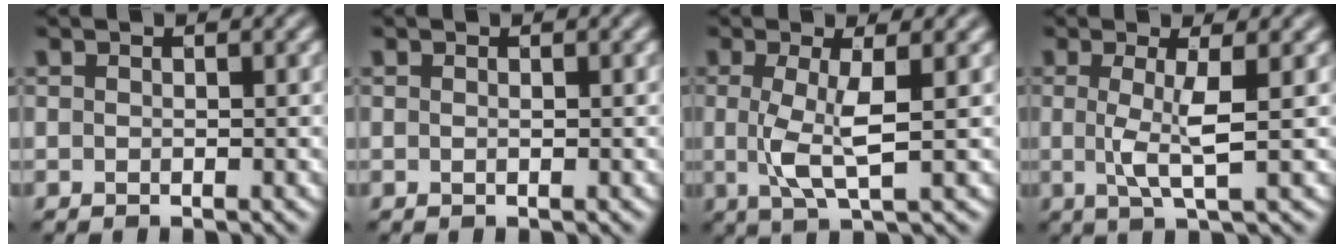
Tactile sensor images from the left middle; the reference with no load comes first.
{"total": 0.0}
{"total": 3.9, "force": [0.1, 0.8, 3.8], "torque": [-0.080, -0.004, 0.003]}
{"total": 3.6, "force": [0.1, 0.6, 3.5], "torque": [-0.069, -0.005, 0.000]}